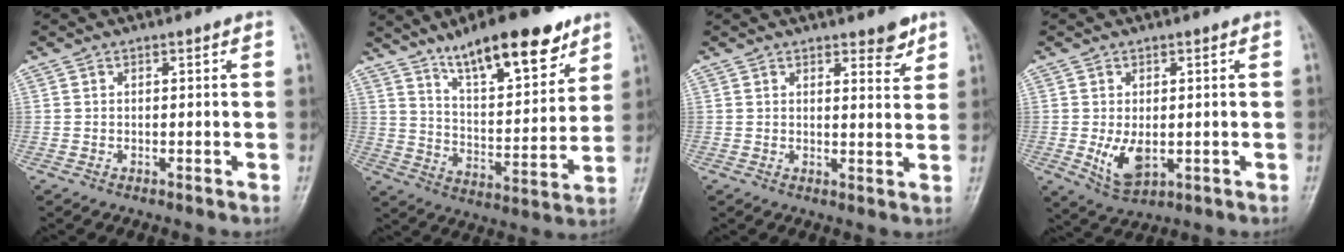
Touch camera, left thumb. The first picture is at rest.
{"total": 18.0, "force": [12.1, 5.7, 12.1], "torque": [-0.155, -0.061, 0.201]}
{"total": 4.2, "force": [2.9, 1.5, 2.6], "torque": [-0.019, -0.020, 0.037]}
{"total": 5.8, "force": [-0.5, 3.4, 4.6], "torque": [-0.078, -0.016, 0.003]}